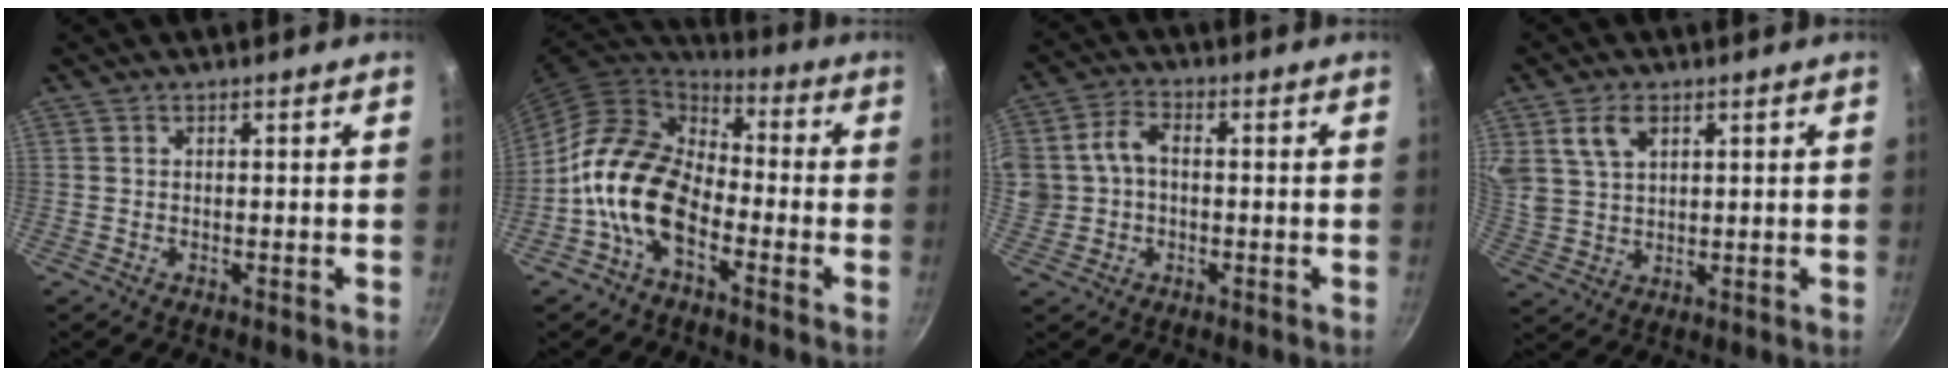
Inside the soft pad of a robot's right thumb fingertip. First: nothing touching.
{"total": 15.0, "force": [-5.1, 9.5, 10.4], "torque": [-0.159, 0.051, -0.121]}
{"total": 8.0, "force": [0.0, 6.4, 4.8], "torque": [-0.088, 0.028, -0.002]}
{"total": 6.9, "force": [3.3, 4.3, 4.3], "torque": [-0.069, -0.008, 0.071]}